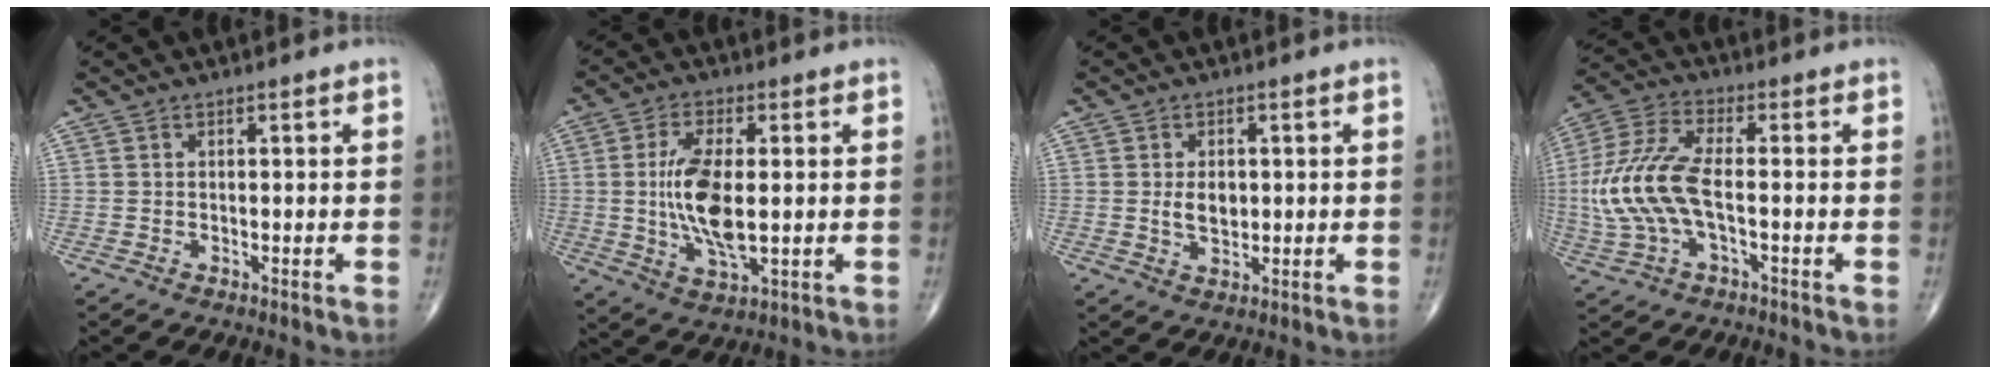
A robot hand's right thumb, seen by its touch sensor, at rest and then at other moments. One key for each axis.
{"total": 11.8, "fx": 0.2, "fy": 4.8, "fz": 10.8, "tx": -0.214, "ty": -0.013, "tz": 0.007}
{"total": 4.2, "fx": 0.3, "fy": 2.7, "fz": 3.2, "tx": -0.047, "ty": -0.004, "tz": 0.009}
{"total": 13.5, "fx": -1.7, "fy": 5.6, "fz": 12.2, "tx": -0.288, "ty": 0.023, "tz": -0.034}